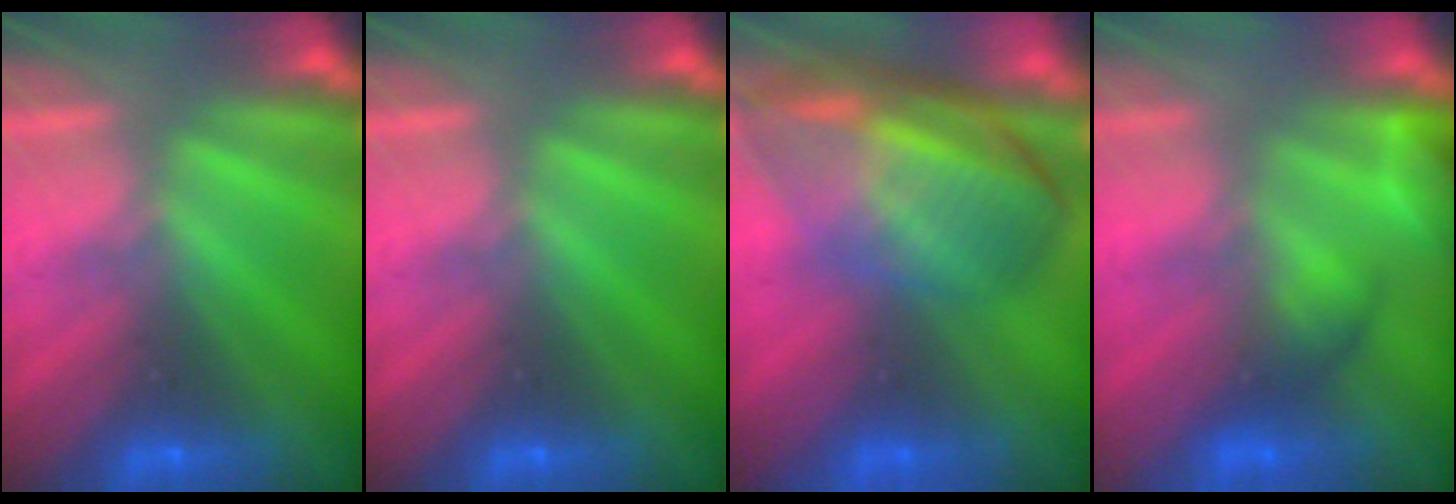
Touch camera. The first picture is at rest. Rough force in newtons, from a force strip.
{"total": 0.0}
{"total": 7.6}
{"total": 4.6}